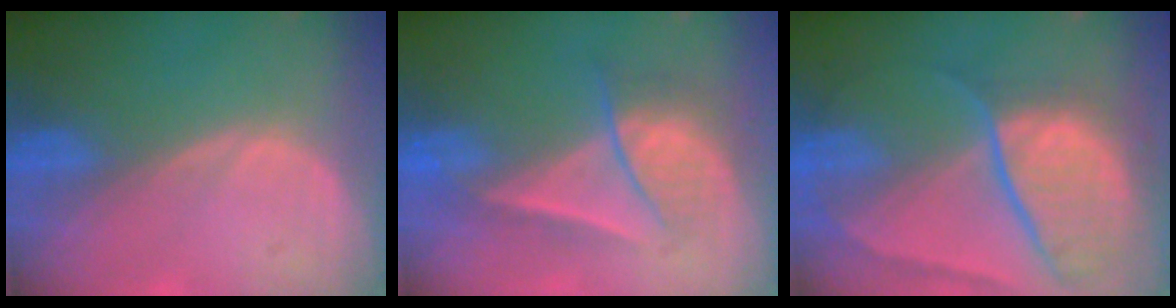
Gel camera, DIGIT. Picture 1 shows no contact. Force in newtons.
{"total": 6.4, "press": 6.1, "slide": 2.1}
{"total": 10.6, "press": 8.8, "slide": 5.9}